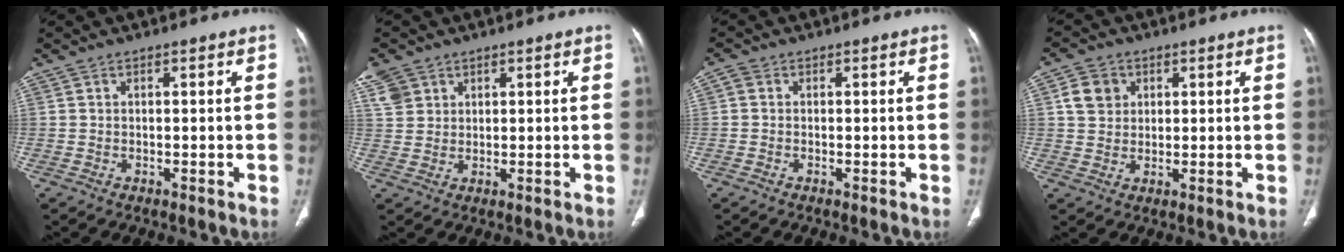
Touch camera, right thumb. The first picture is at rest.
{"total": 8.2, "force": [4.3, 6.3, 2.9], "torque": [-0.067, 0.006, 0.096]}
{"total": 1.2, "force": [-0.1, 1.1, 0.6], "torque": [-0.013, 0.001, -0.009]}
{"total": 5.5, "force": [1.7, 4.7, 2.2], "torque": [-0.021, 0.001, 0.031]}